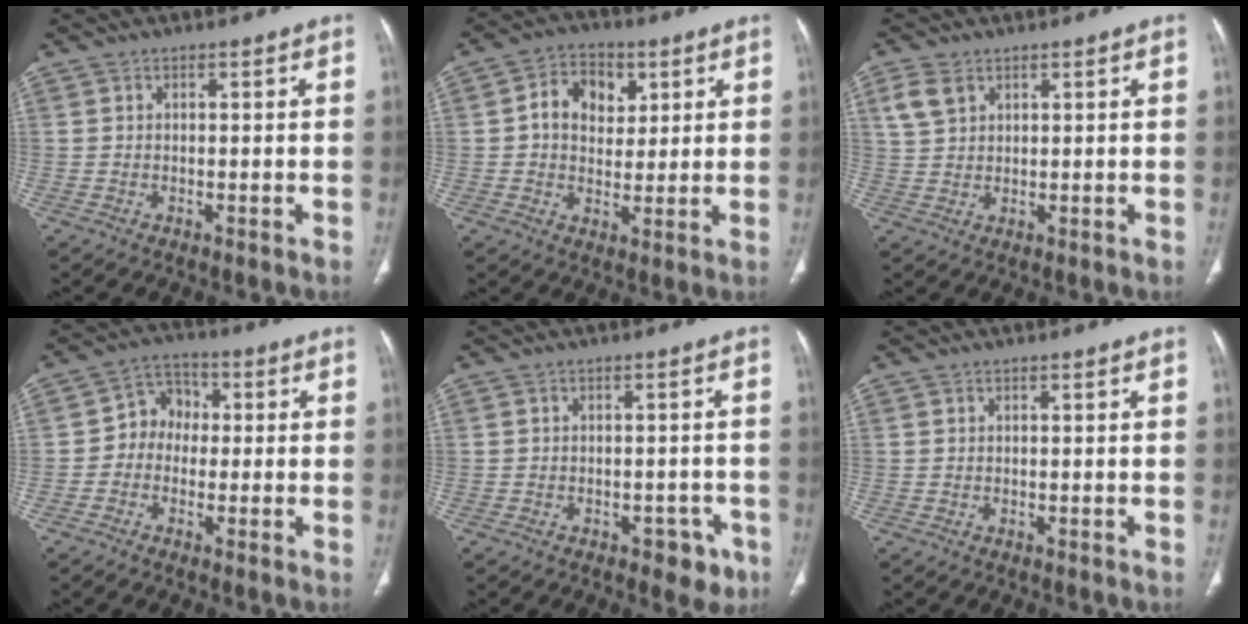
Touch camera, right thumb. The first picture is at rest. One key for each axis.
{"total": 9.4, "fx": 2.6, "fy": 7.1, "fz": 5.6, "tx": -0.053, "ty": -0.001, "tz": 0.039}
{"total": 4.3, "fx": 2.3, "fy": 2.8, "fz": 2.3, "tx": -0.043, "ty": -0.002, "tz": 0.054}
{"total": 6.4, "fx": -0.5, "fy": 5.5, "fz": 3.2, "tx": -0.023, "ty": 0.026, "tz": -0.028}
{"total": 5.0, "fx": -2.8, "fy": 3.0, "fz": 2.9, "tx": -0.012, "ty": 0.016, "tz": -0.034}
{"total": 0.0}